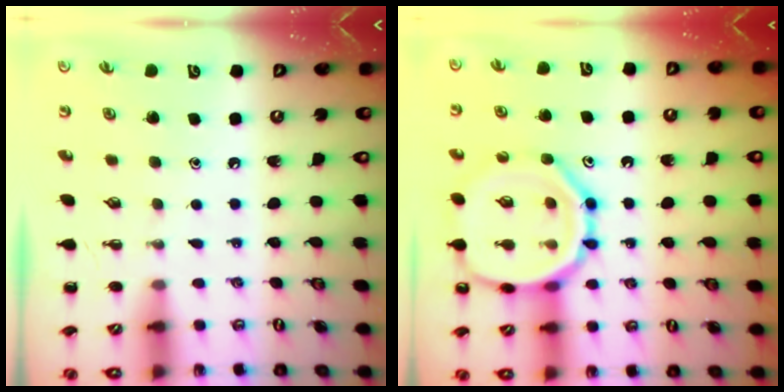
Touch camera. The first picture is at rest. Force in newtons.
{"total": 16.9, "press": 16.8, "slide": 1.7}